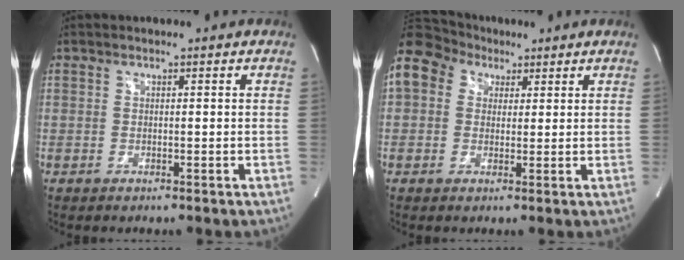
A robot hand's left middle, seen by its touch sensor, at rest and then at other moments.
{"total": 15.7, "force": [7.7, 12.0, 6.5], "torque": [-0.197, 0.092, 0.150]}